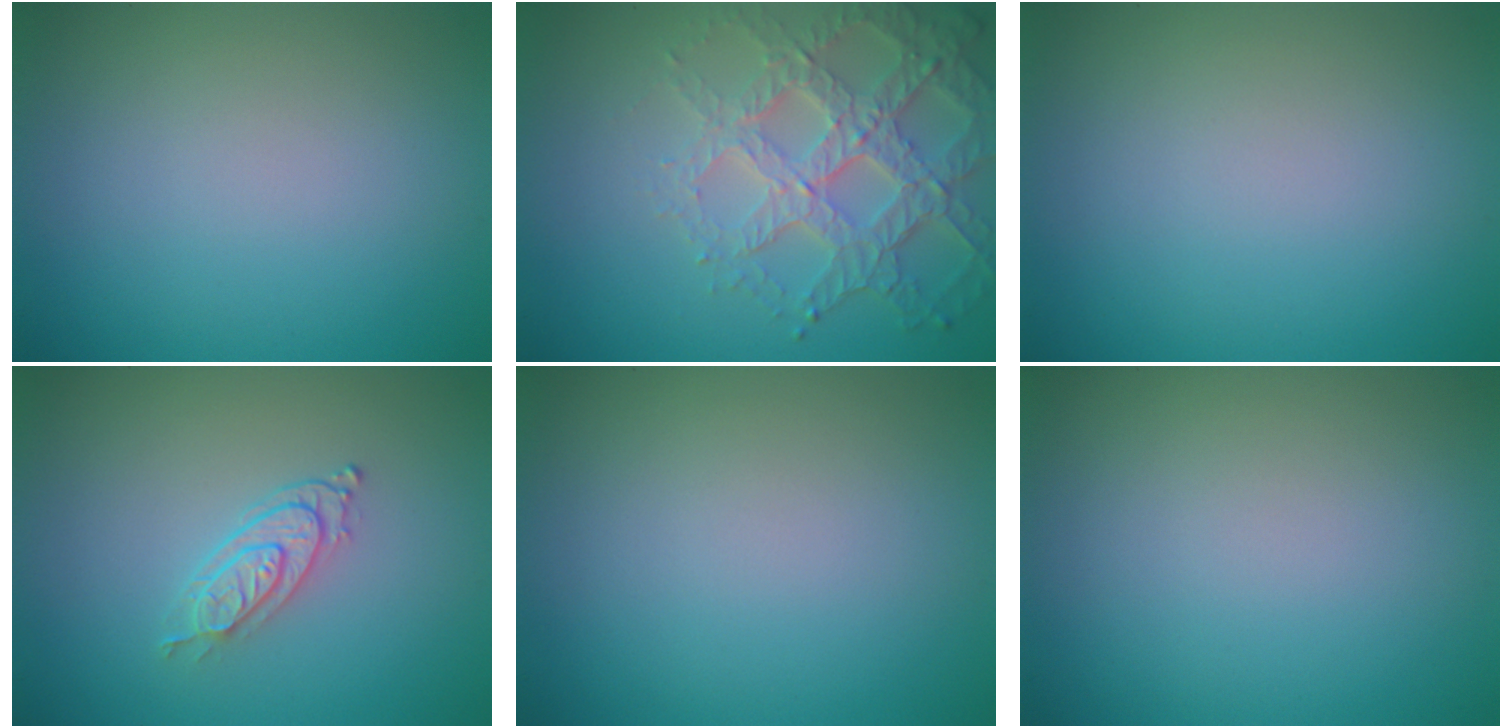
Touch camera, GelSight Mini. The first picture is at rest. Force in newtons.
{"total": 5.7, "press": 4.6, "slide": 3.4}
{"total": 0.0}
{"total": 2.7, "press": 2.1, "slide": 1.6}
{"total": 0.0}
{"total": 0.0}